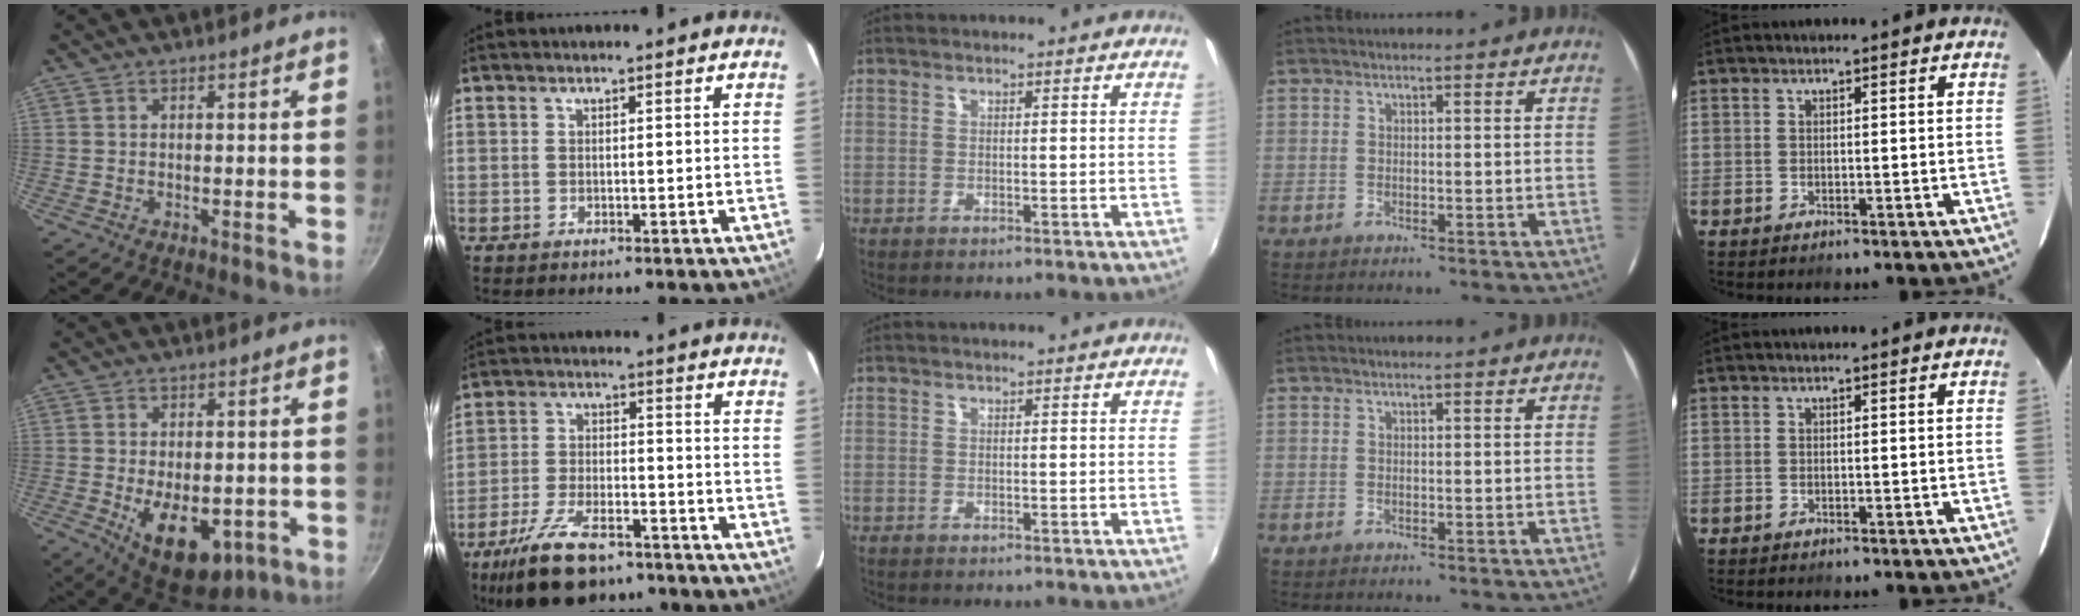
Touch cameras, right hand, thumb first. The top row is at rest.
{"thumb": {"total": 13.7, "force": [-3.8, 7.7, 10.6], "torque": [-0.121, -0.004, -0.038]}, "index": {"total": 15.1, "force": [-10.7, 6.5, 8.5], "torque": [-0.185, -0.019, -0.183]}}